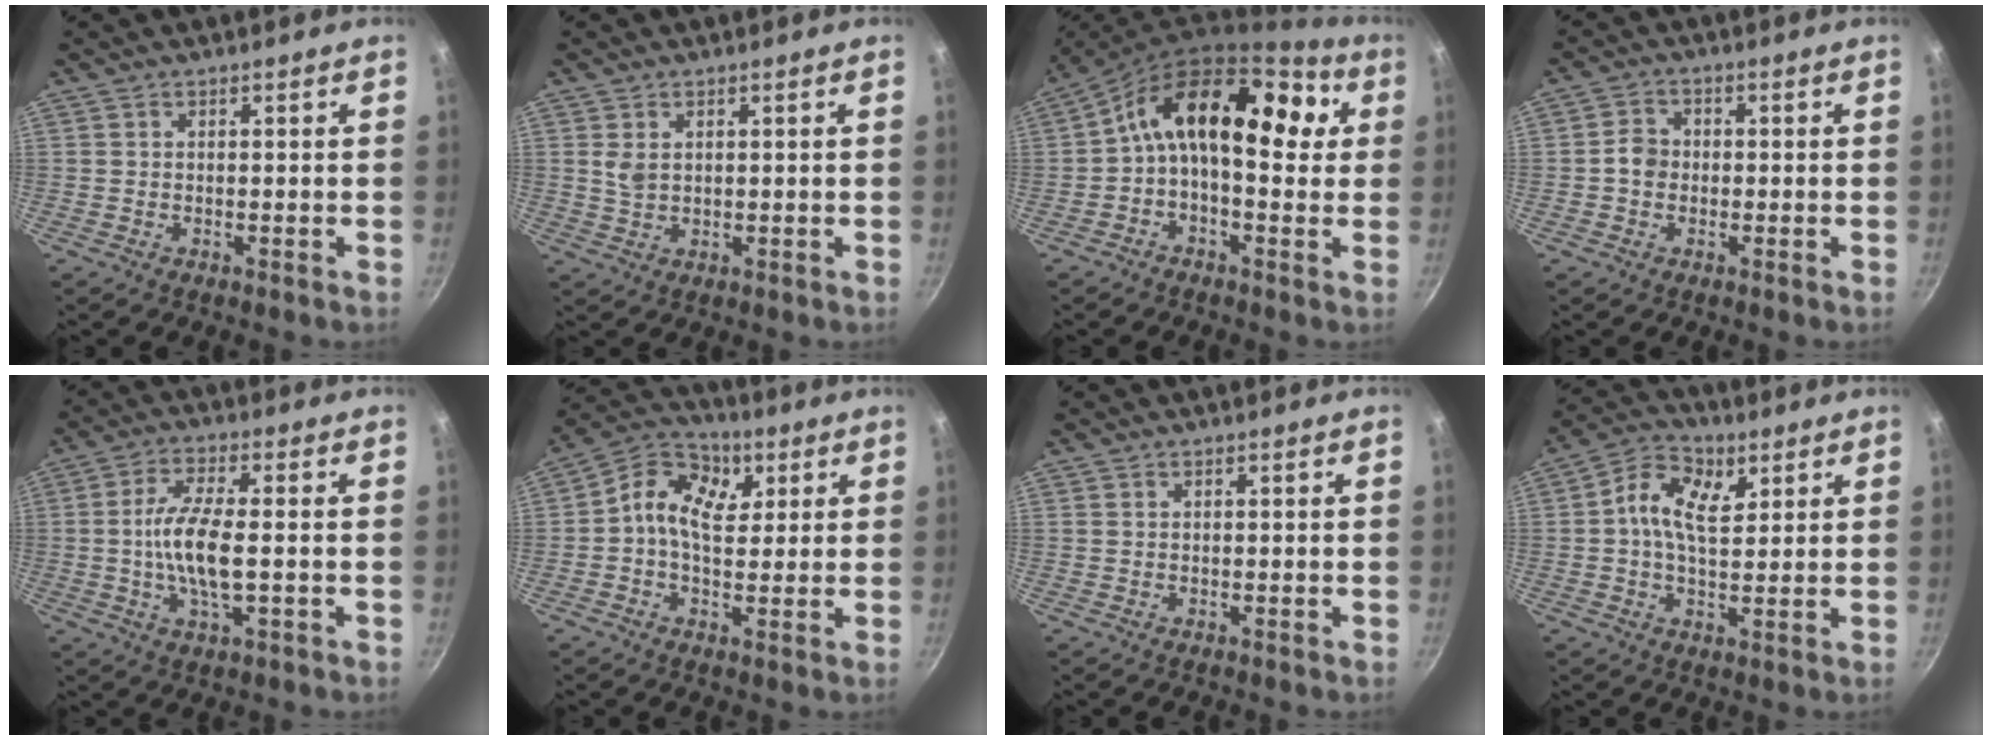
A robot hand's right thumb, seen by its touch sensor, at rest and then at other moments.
{"total": 3.0, "force": [1.0, 1.9, 2.0], "torque": [-0.037, -0.005, 0.024]}
{"total": 15.4, "force": [2.3, 9.2, 12.1], "torque": [-0.161, 0.034, 0.007]}
{"total": 3.6, "force": [-0.6, 3.1, 1.8], "torque": [-0.016, 0.016, -0.016]}
{"total": 9.4, "force": [-0.9, 3.0, 8.9], "torque": [-0.181, 0.008, -0.024]}
{"total": 10.2, "force": [2.4, 7.2, 6.8], "torque": [-0.098, 0.005, 0.019]}
{"total": 0.0}
{"total": 8.7, "force": [2.6, 5.3, 6.5], "torque": [-0.104, 0.001, 0.032]}